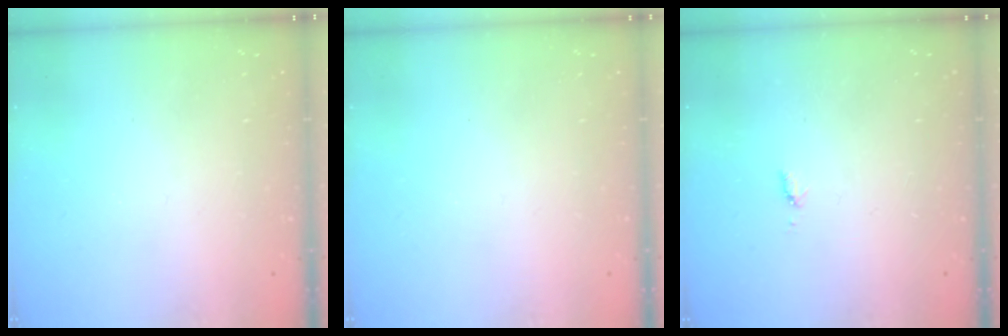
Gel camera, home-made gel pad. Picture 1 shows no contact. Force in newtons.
{"total": 0.0}
{"total": 4.1, "press": 4.0, "slide": 0.6}